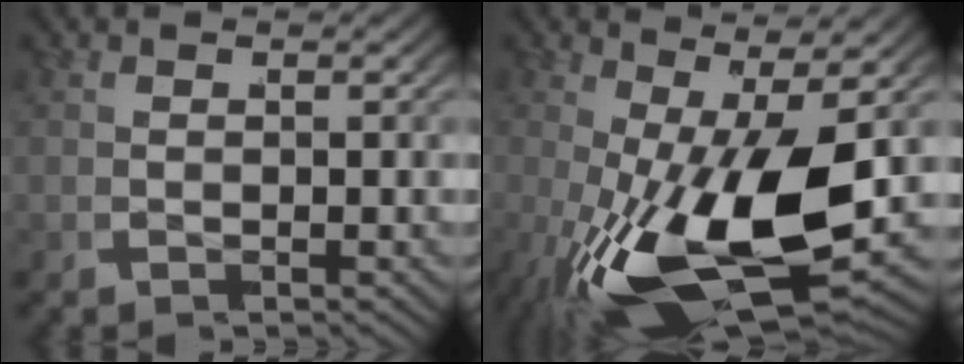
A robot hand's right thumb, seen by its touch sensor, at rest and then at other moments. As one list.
[{"total": 14.0, "force": [-2.1, 6.6, 12.2], "torque": [-0.241, -0.046, -0.011]}]